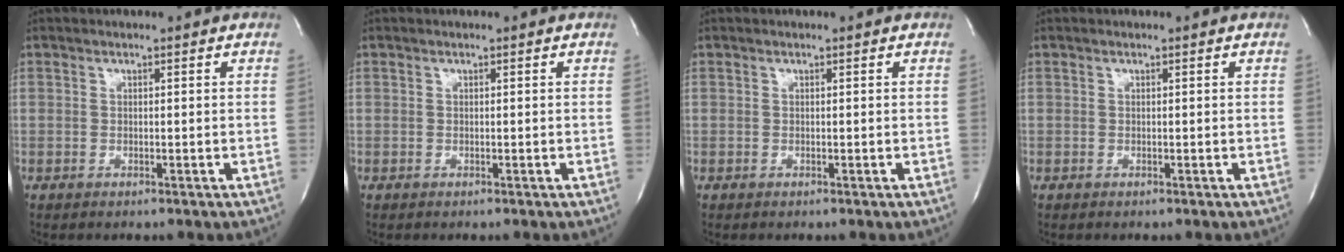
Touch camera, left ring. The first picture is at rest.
{"total": 0.0}
{"total": 0.0}
{"total": 0.0}